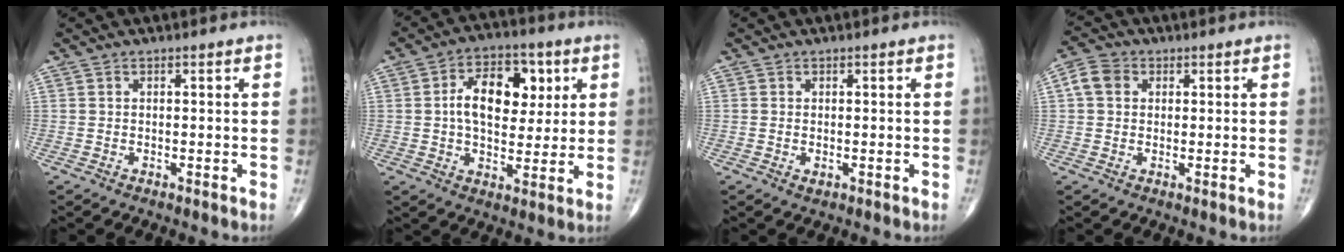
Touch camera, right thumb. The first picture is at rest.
{"total": 13.3, "force": [2.8, 8.2, 10.0], "torque": [-0.123, 0.003, 0.040]}
{"total": 0.8, "force": [-0.1, 0.5, 0.5], "torque": [-0.007, 0.000, 0.000]}
{"total": 4.6, "force": [1.0, 3.8, 2.5], "torque": [-0.042, 0.011, 0.012]}